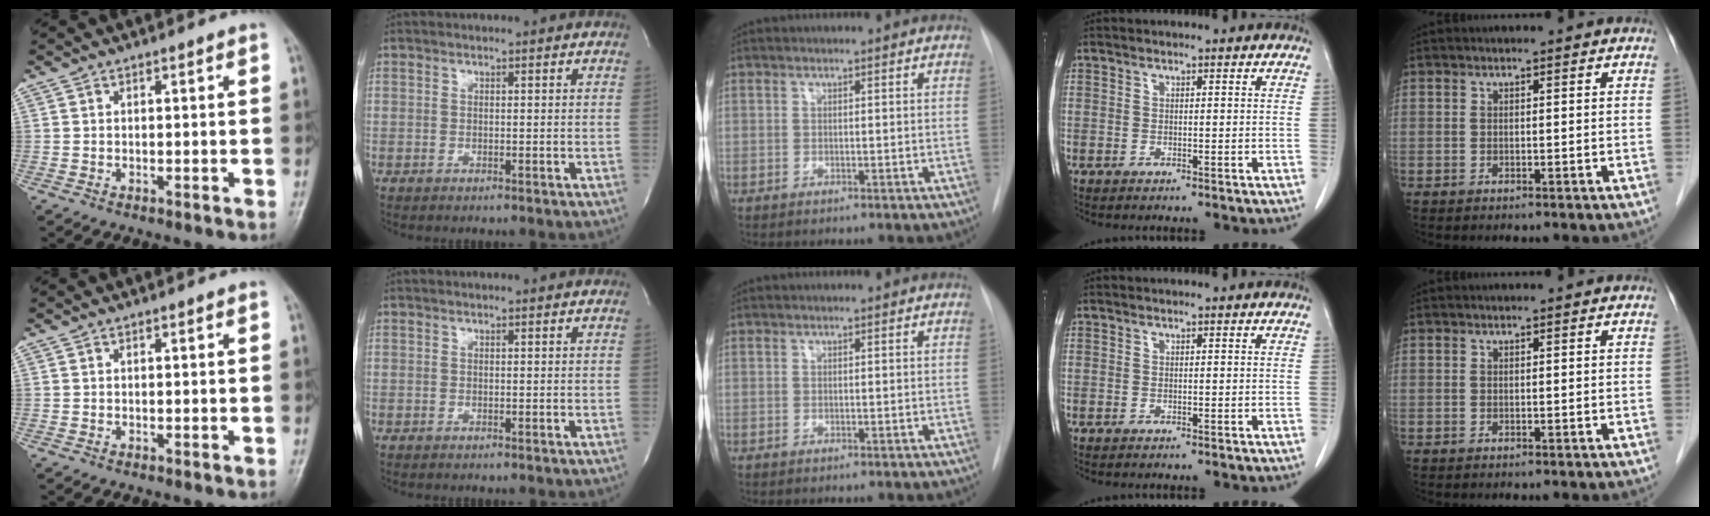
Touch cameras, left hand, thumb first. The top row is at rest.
{"index": {"total": 0.7, "force": [0.7, 0.1, 0.1], "torque": [-0.008, 0.007, 0.010]}}